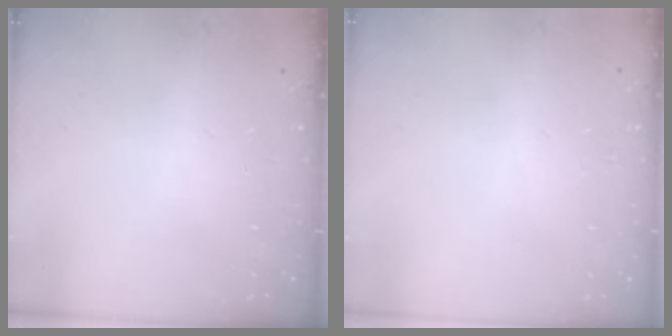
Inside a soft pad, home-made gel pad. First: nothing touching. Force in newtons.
{"total": 0.0}